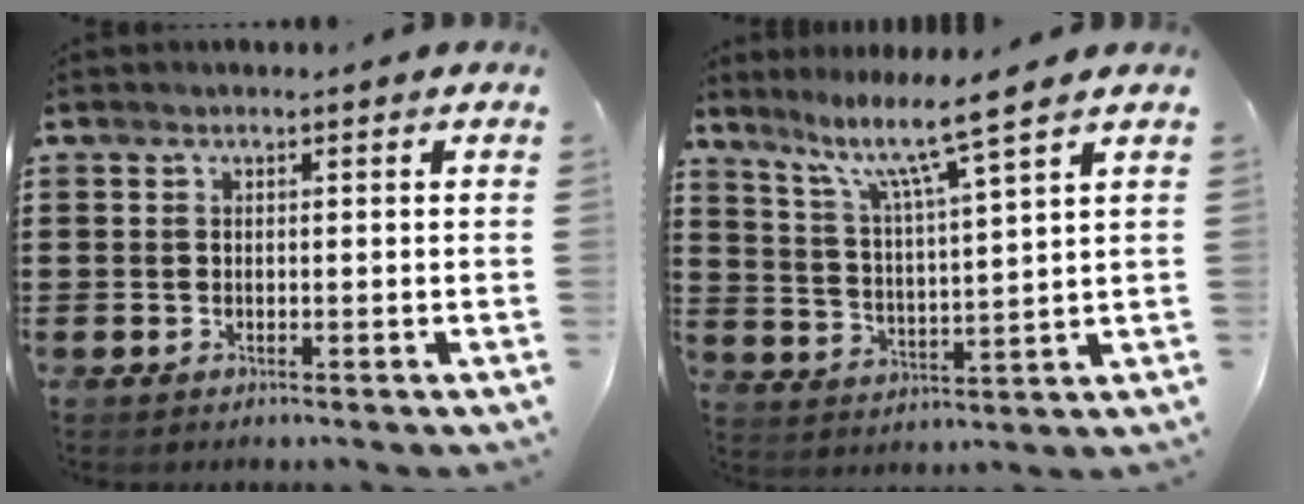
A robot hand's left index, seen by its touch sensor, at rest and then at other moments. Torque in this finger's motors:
{"motor_torque": [0.32, -0.17, 0.42, 0.12]}